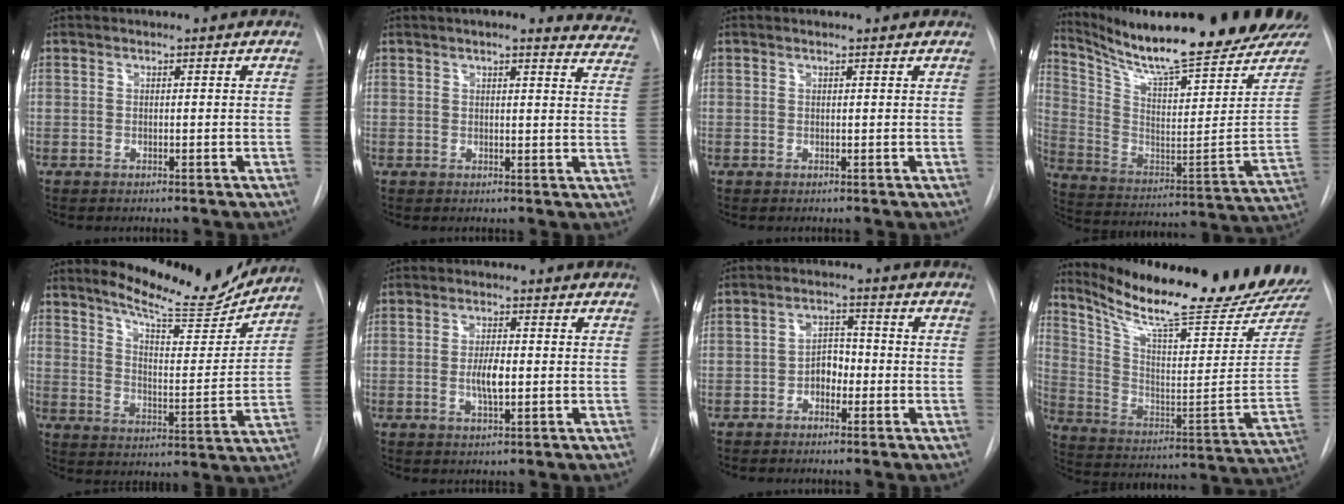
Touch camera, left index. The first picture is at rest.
{"total": 11.8, "force": [10.8, 2.3, 4.2], "torque": [-0.023, -0.023, 0.094]}
{"total": 0.0}
{"total": 24.6, "force": [21.1, 0.7, 12.6], "torque": [-0.217, -0.084, 0.310]}
{"total": 12.8, "force": [12.0, 1.9, 4.0], "torque": [-0.061, -0.040, 0.172]}
{"total": 3.9, "force": [-1.2, 0.9, 3.5], "torque": [-0.068, -0.008, -0.018]}
{"total": 4.0, "force": [-2.3, 2.3, 2.3], "torque": [-0.036, 0.007, -0.041]}
{"total": 25.2, "force": [22.5, 0.0, 11.4], "torque": [-0.193, -0.111, 0.321]}